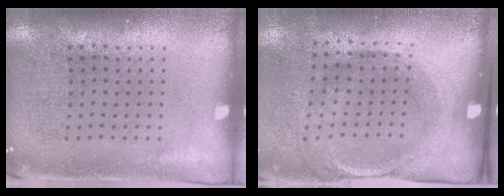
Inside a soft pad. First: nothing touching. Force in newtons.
{"total": 1.7, "press": 1.2, "slide": 1.1}